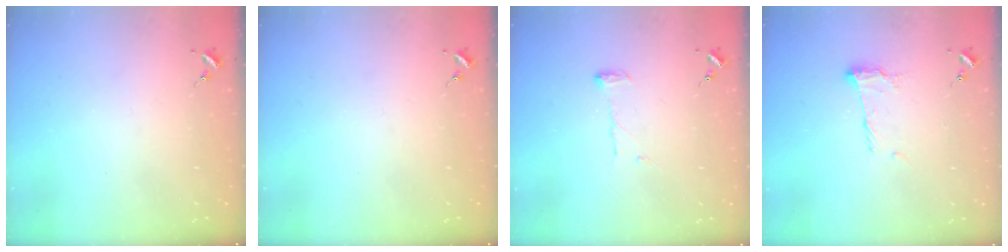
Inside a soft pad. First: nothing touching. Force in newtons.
{"total": 0.0}
{"total": 6.3, "press": 6.3, "slide": 0.6}
{"total": 11.1, "press": 11.0, "slide": 0.7}